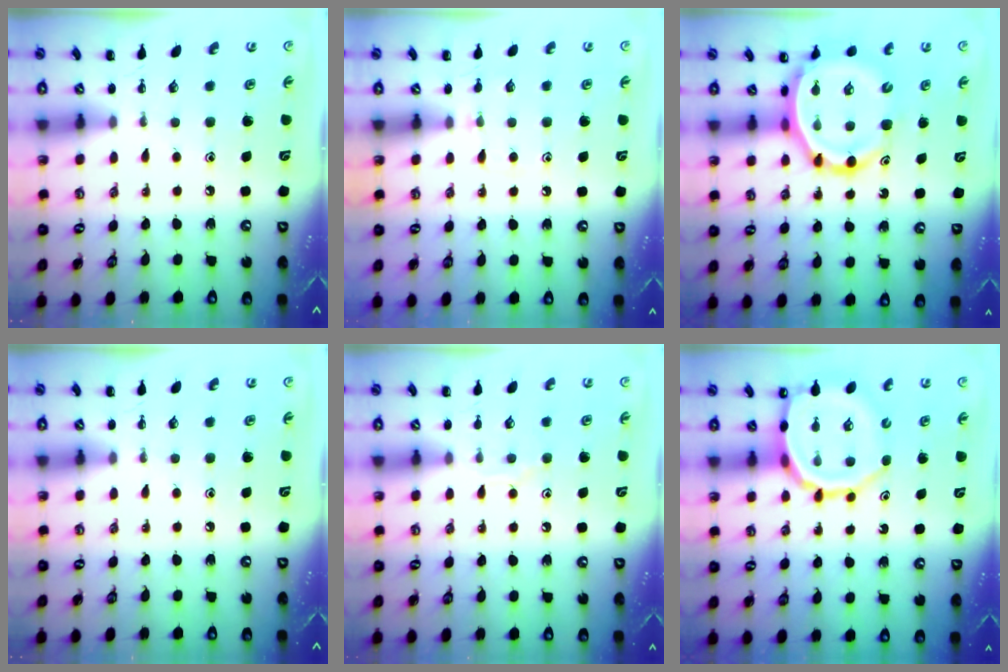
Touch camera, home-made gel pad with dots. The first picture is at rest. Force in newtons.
{"total": 4.5, "press": 4.3, "slide": 1.4}
{"total": 12.2, "press": 11.6, "slide": 3.7}
{"total": 0.0}
{"total": 6.2, "press": 6.2, "slide": 0.8}
{"total": 10.4, "press": 10.0, "slide": 3.0}